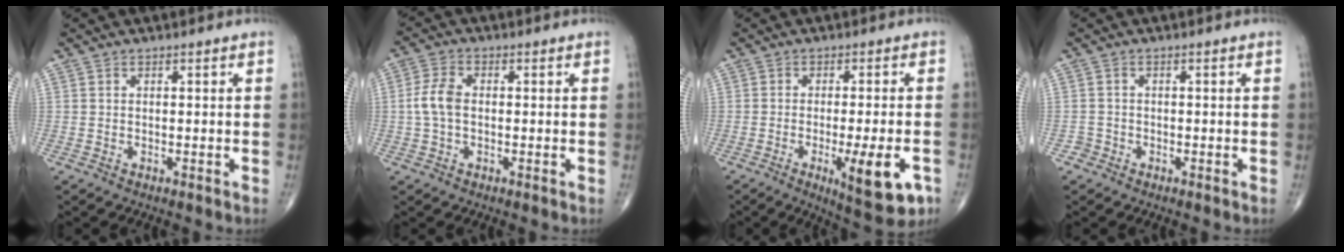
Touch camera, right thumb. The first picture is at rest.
{"total": 5.1, "force": [-0.1, 3.1, 4.0], "torque": [-0.091, 0.013, -0.008]}
{"total": 11.0, "force": [-4.1, 2.8, 9.9], "torque": [-0.133, -0.003, -0.051]}
{"total": 1.4, "force": [-0.9, 1.1, -0.3], "torque": [0.016, 0.007, -0.023]}